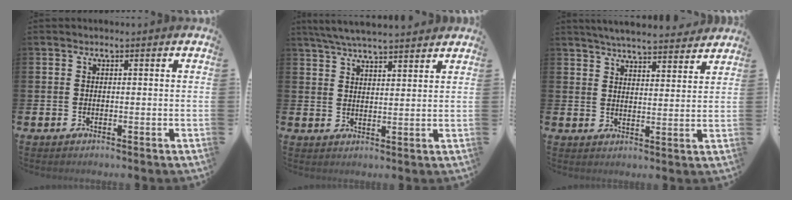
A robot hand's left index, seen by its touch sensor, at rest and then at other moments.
{"total": 5.4, "force": [5.1, 0.3, 1.5], "torque": [-0.053, -0.013, 0.096]}
{"total": 5.3, "force": [5.3, 0.4, 0.8], "torque": [-0.022, -0.033, 0.091]}